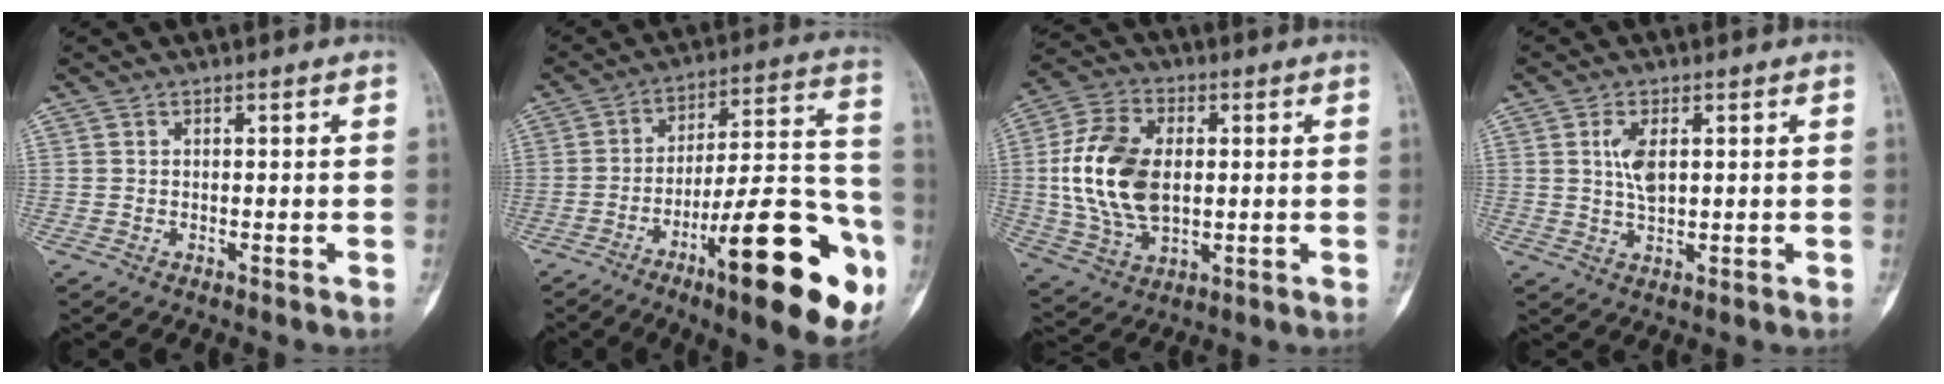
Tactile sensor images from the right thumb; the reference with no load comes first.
{"total": 25.5, "force": [-11.2, 6.6, 21.9], "torque": [-0.266, 0.064, -0.162]}
{"total": 16.4, "force": [0.9, 10.4, 12.6], "torque": [-0.237, 0.002, 0.021]}
{"total": 4.7, "force": [1.0, 2.3, 4.0], "torque": [-0.076, -0.004, 0.020]}